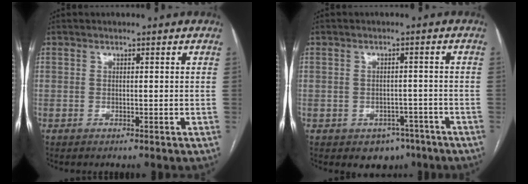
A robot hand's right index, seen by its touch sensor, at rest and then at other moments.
{"total": 4.8, "force": [-3.1, 3.3, 1.6], "torque": [-0.009, 0.011, -0.035]}